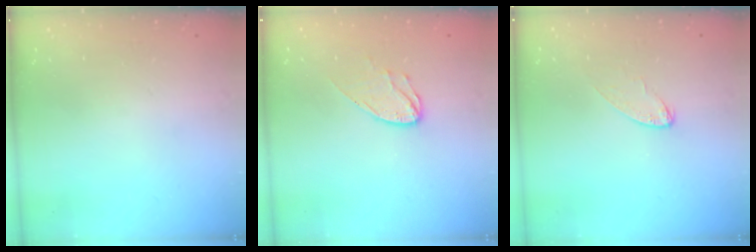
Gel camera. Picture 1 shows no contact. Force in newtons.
{"total": 7.6, "press": 7.6, "slide": 0.2}
{"total": 5.7, "press": 5.7, "slide": 0.4}